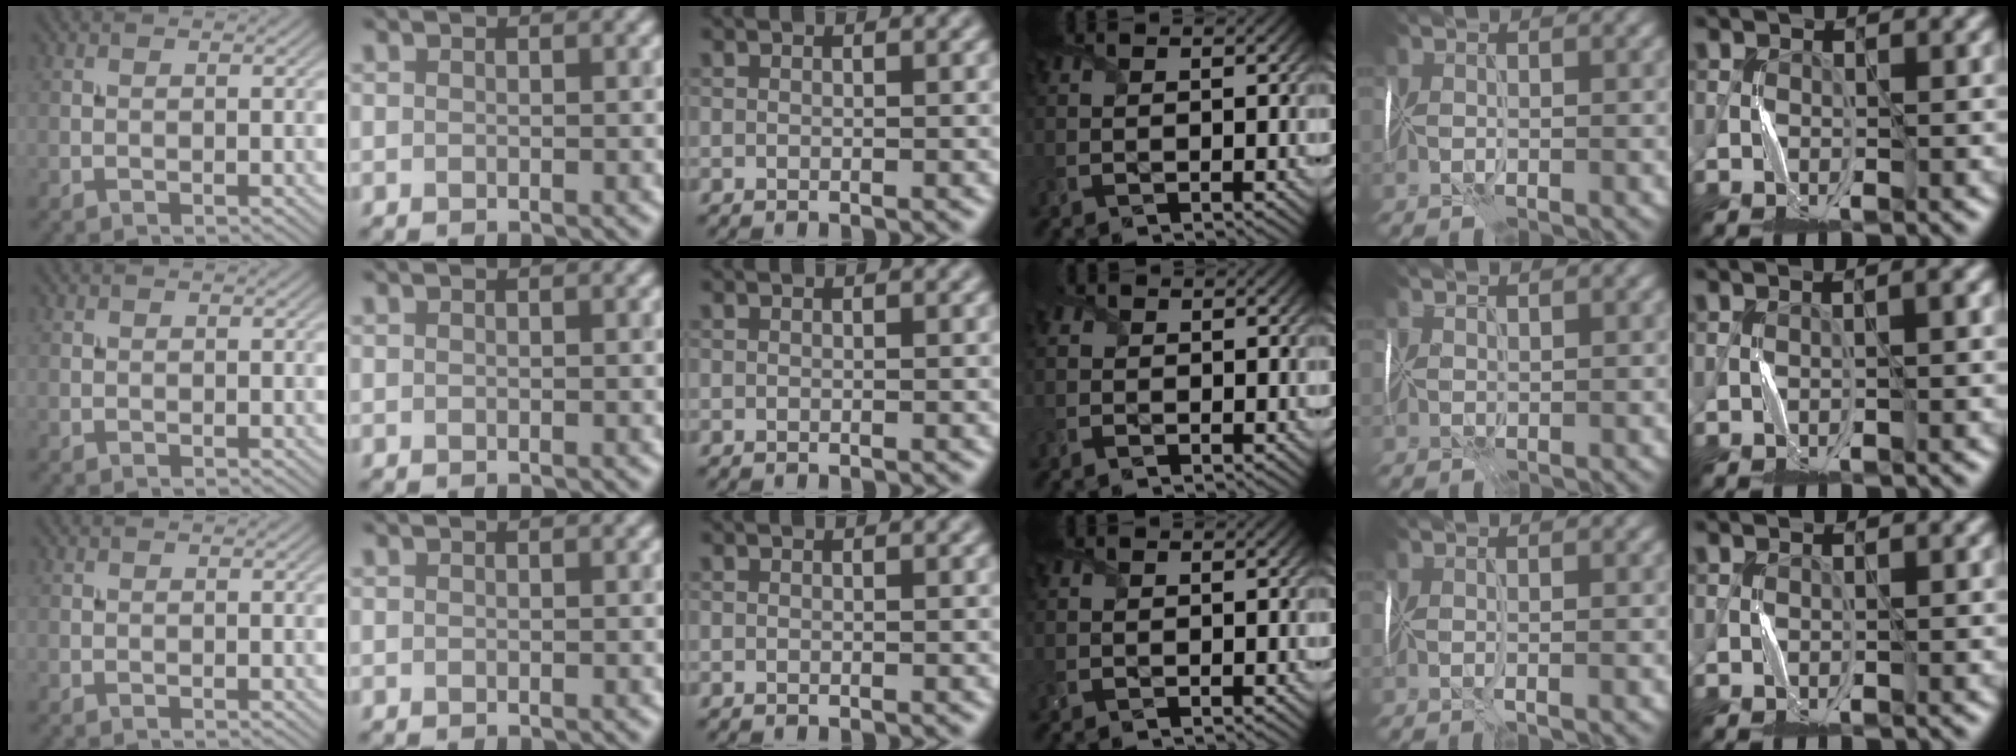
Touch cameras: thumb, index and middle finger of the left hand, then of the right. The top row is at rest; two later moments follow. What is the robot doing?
{"motion": "fold", "object": "handkerchief"}